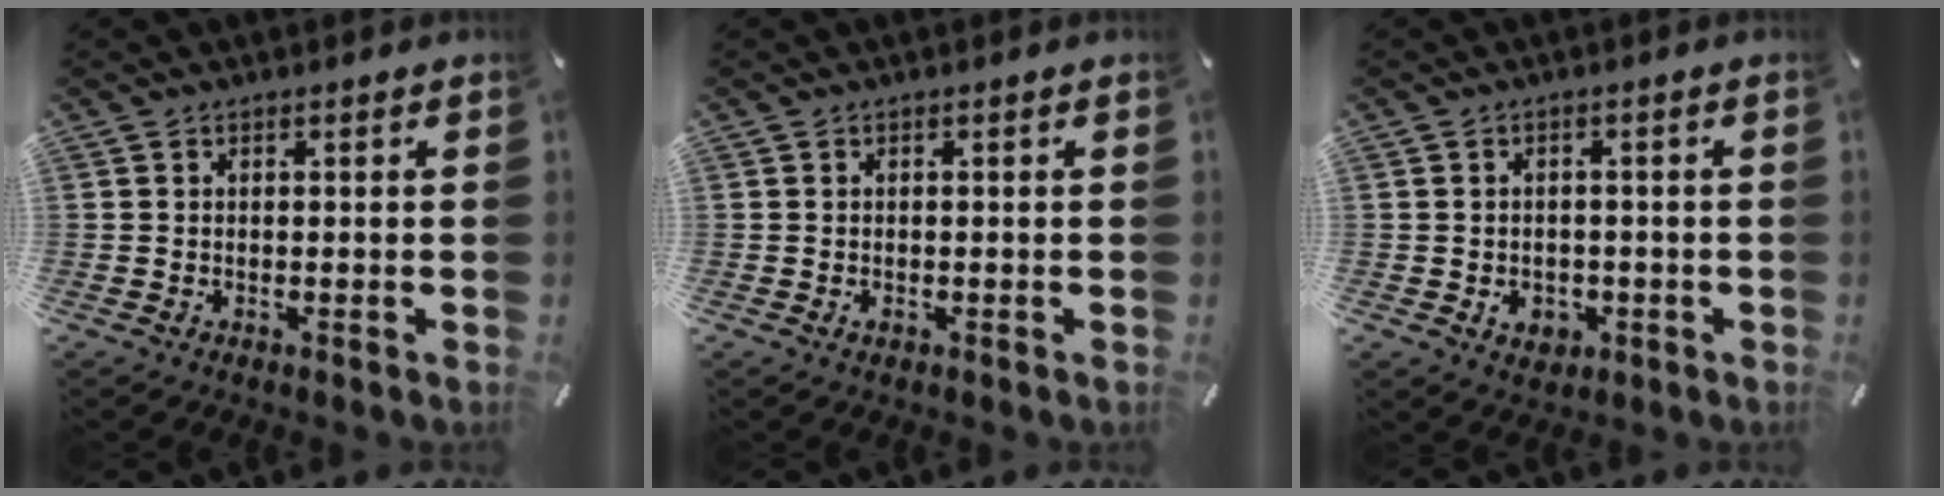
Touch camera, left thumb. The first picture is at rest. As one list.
[{"total": 0.8, "force": [-0.3, 0.5, 0.6], "torque": [-0.011, -0.001, -0.006]}, {"total": 4.3, "force": [-1.2, 3.5, 2.1], "torque": [-0.034, 0.000, -0.022]}]